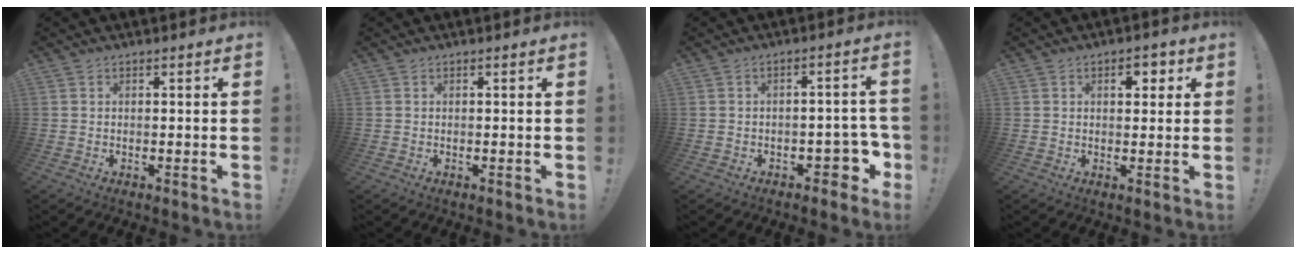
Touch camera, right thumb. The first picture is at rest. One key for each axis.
{"total": 0.0}
{"total": 7.3, "fx": -3.4, "fy": 4.2, "fz": 4.9, "tx": -0.048, "ty": 0.019, "tz": -0.052}
{"total": 4.3, "fx": 1.6, "fy": 2.5, "fz": 3.1, "tx": -0.022, "ty": -0.007, "tz": 0.018}